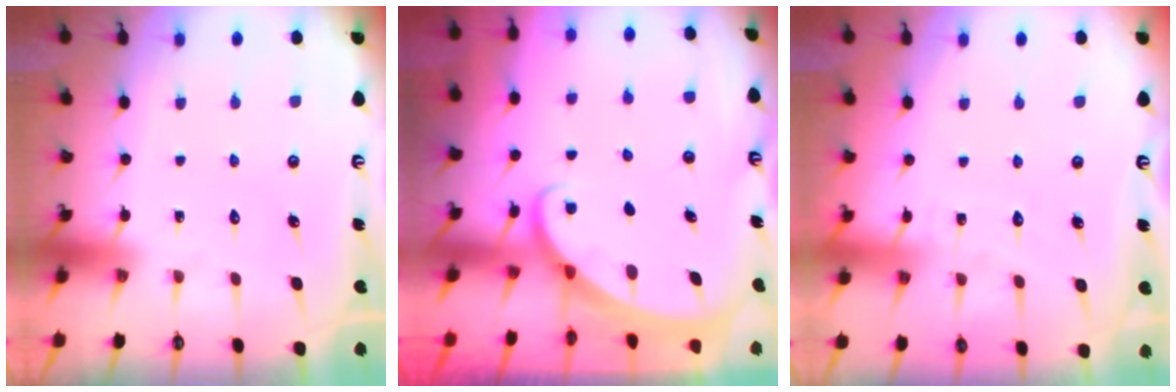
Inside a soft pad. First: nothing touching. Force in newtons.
{"total": 1.8, "press": 1.7, "slide": 0.2}
{"total": 4.7, "press": 4.7, "slide": 0.6}